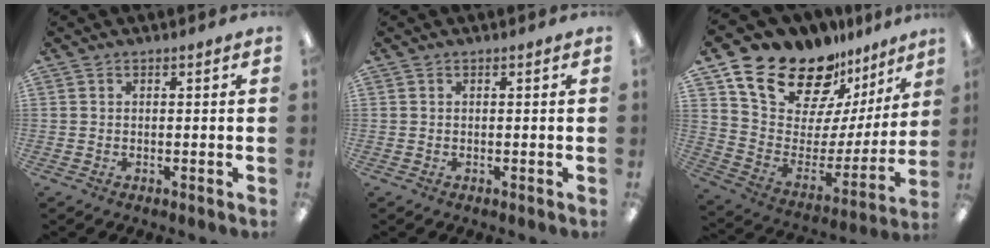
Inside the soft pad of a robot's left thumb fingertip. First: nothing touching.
{"total": 0.0}
{"total": 20.5, "force": [16.5, 9.5, 7.8], "torque": [-0.149, -0.124, 0.295]}